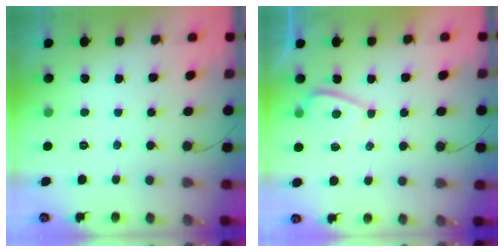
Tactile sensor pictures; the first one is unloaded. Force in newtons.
{"total": 5.1, "press": 5.1, "slide": 0.6}